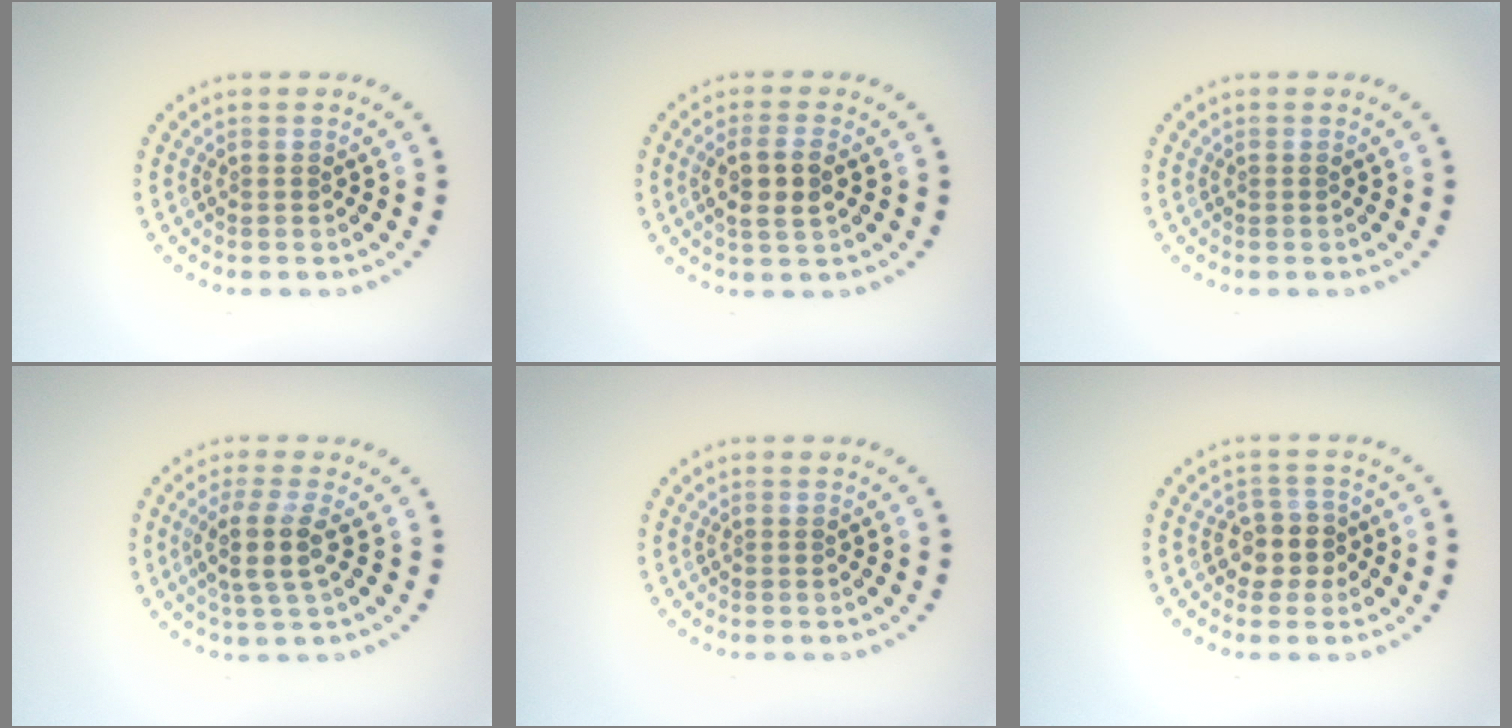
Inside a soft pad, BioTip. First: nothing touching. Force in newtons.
{"total": 2.9, "press": 2.7, "slide": 1.0}
{"total": 0.0}
{"total": 3.2, "press": 2.6, "slide": 1.9}
{"total": 0.0}
{"total": 2.6, "press": 2.3, "slide": 1.3}